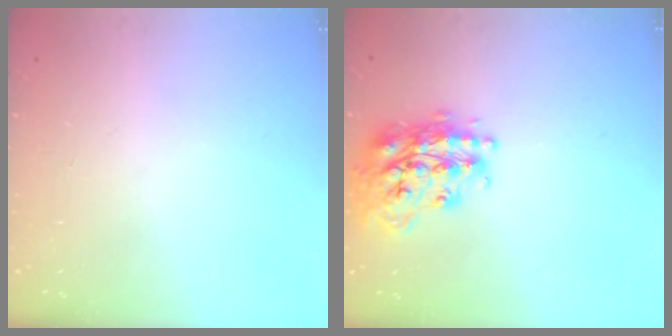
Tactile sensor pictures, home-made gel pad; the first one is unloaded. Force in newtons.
{"total": 20.1, "press": 20.1, "slide": 1.4}